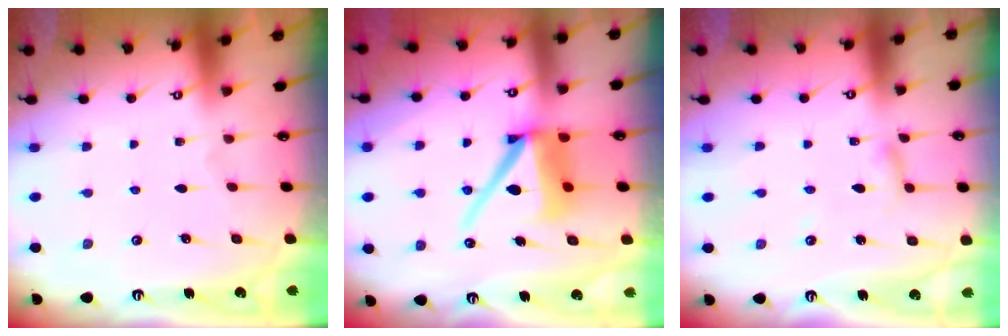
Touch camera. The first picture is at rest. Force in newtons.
{"total": 12.5, "press": 12.4, "slide": 1.5}
{"total": 2.6, "press": 2.6, "slide": 0.2}